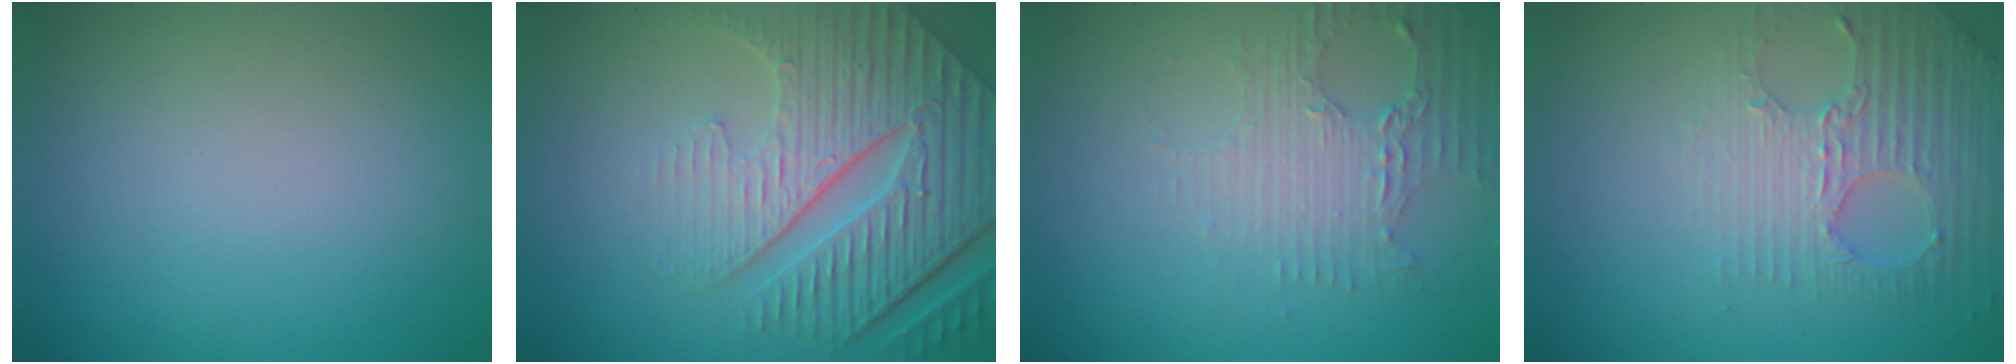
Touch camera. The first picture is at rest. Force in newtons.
{"total": 8.8, "press": 6.2, "slide": 6.3}
{"total": 3.0, "press": 2.5, "slide": 1.7}
{"total": 2.8, "press": 2.7, "slide": 0.9}